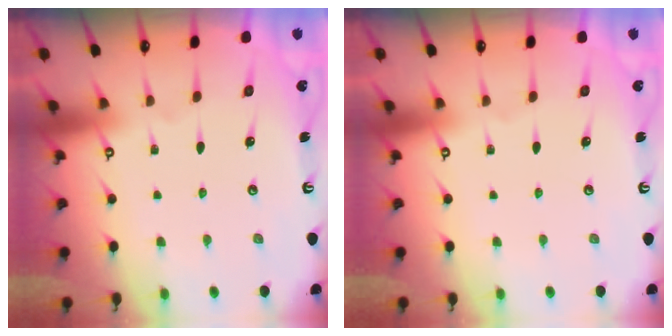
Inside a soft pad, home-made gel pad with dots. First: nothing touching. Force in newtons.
{"total": 0.0}